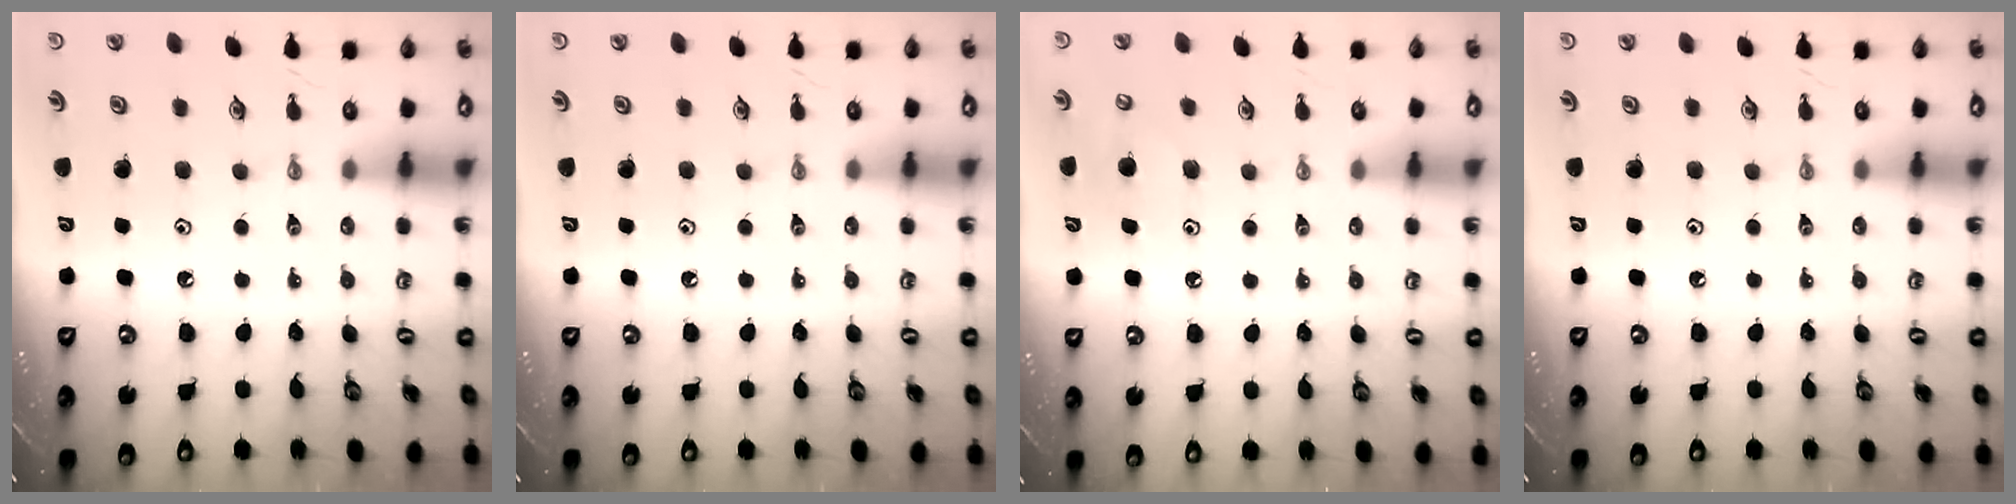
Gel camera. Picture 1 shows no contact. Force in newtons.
{"total": 0.0}
{"total": 6.4, "press": 6.3, "slide": 0.8}
{"total": 0.0}